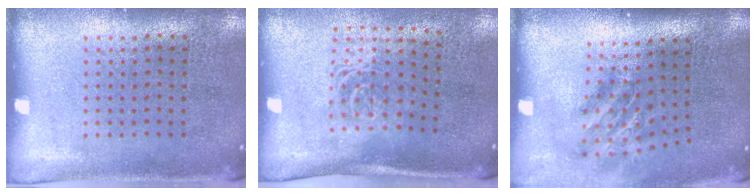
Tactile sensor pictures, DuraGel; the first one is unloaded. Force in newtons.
{"total": 1.6, "press": 1.1, "slide": 1.1}
{"total": 1.9, "press": 1.2, "slide": 1.4}